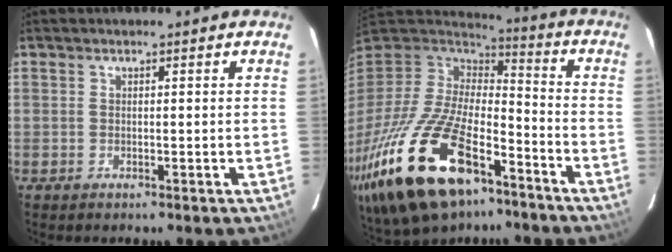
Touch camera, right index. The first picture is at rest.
{"total": 31.6, "force": [-18.3, 14.2, 21.5], "torque": [-0.449, -0.057, -0.302]}